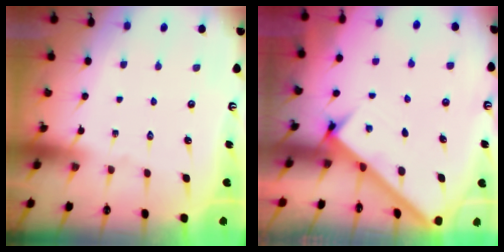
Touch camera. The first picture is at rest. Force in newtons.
{"total": 2.8, "press": 2.7, "slide": 0.4}